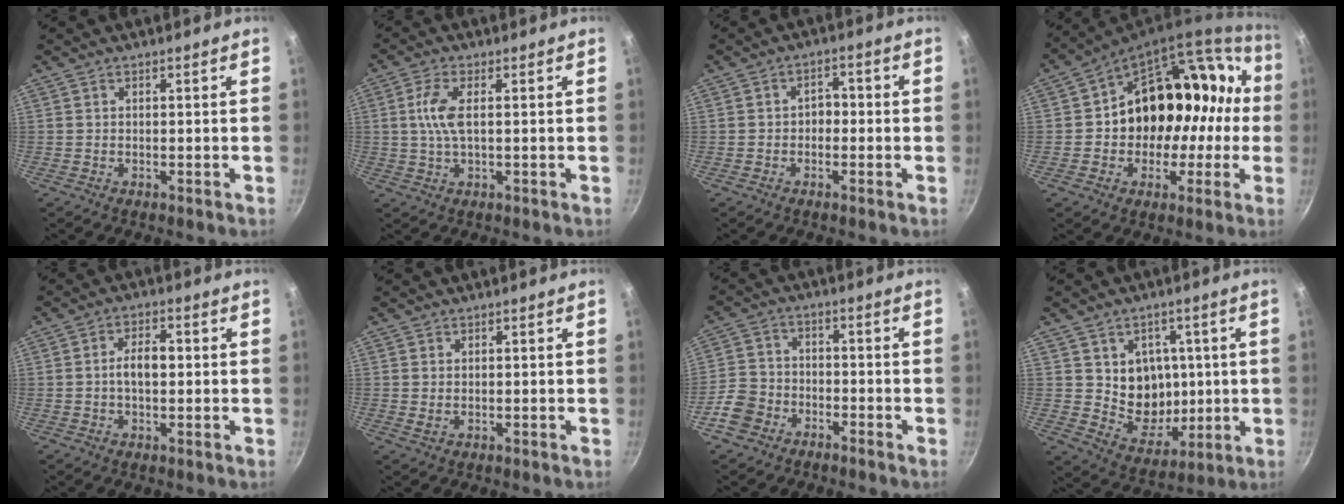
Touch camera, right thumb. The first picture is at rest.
{"total": 4.7, "force": [0.5, 1.6, 4.4], "torque": [-0.103, 0.004, 0.009]}
{"total": 3.1, "force": [-0.7, 2.3, 1.9], "torque": [-0.006, 0.014, -0.015]}
{"total": 22.5, "force": [0.0, 17.7, 13.9], "torque": [-0.152, 0.073, 0.007]}
{"total": 5.2, "force": [-0.1, 2.9, 4.3], "torque": [-0.064, 0.018, -0.006]}
{"total": 1.2, "force": [0.2, 0.9, 0.8], "torque": [-0.015, -0.003, 0.003]}
{"total": 7.0, "force": [-4.3, 4.9, 2.6], "torque": [-0.037, 0.047, -0.091]}
{"total": 11.3, "force": [1.3, 10.0, 5.1], "torque": [-0.033, -0.016, 0.035]}